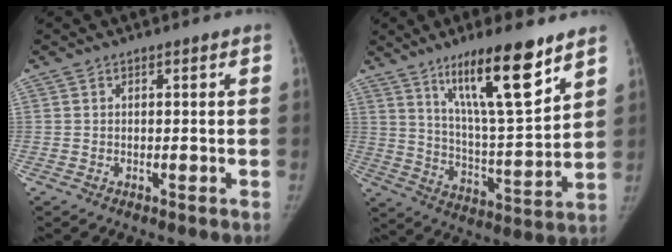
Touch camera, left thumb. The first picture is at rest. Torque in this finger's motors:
{"motor_torque": [1.28, -0.48, 1.68, -1.09, 0.46]}